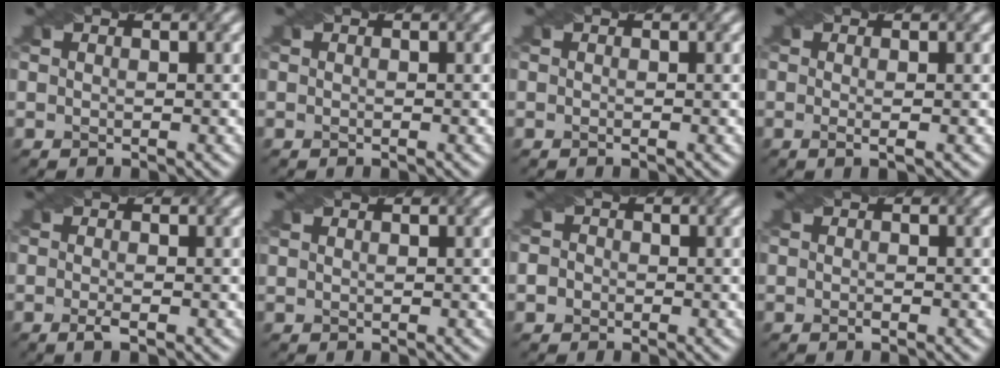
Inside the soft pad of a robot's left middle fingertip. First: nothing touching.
{"total": 0.0}
{"total": 0.0}
{"total": 1.2, "force": [-0.3, -0.1, 1.2], "torque": [-0.018, -0.001, -0.011]}
{"total": 1.5, "force": [-0.8, 0.1, 1.2], "torque": [-0.027, 0.000, -0.019]}
{"total": 0.5, "force": [0.5, 0.0, 0.2], "torque": [-0.005, -0.003, 0.009]}
{"total": 2.2, "force": [-0.1, 2.0, 0.9], "torque": [-0.006, 0.018, -0.022]}
{"total": 0.6, "force": [-0.5, 0.1, 0.3], "torque": [-0.005, -0.001, -0.010]}